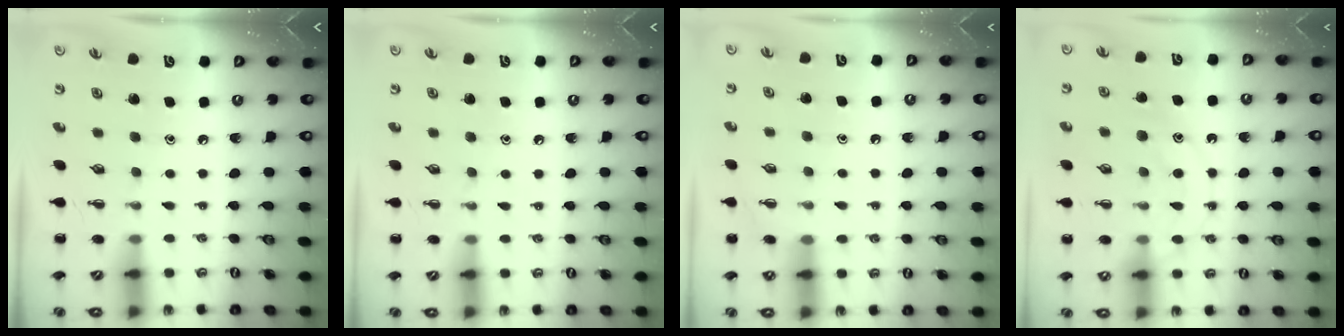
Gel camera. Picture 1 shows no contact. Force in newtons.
{"total": 4.7, "press": 4.4, "slide": 1.5}
{"total": 5.4, "press": 5.1, "slide": 1.8}
{"total": 11.9, "press": 11.9, "slide": 0.6}